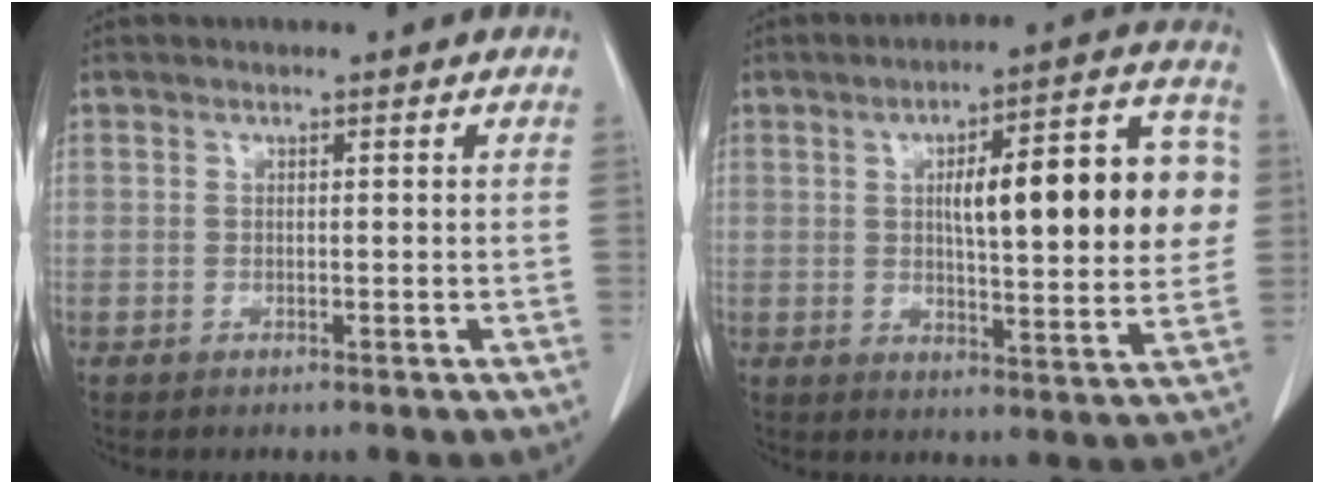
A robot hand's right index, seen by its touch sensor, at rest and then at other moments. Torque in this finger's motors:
{"motor_torque": [1.87, 0.27, 0.68, 0.20]}